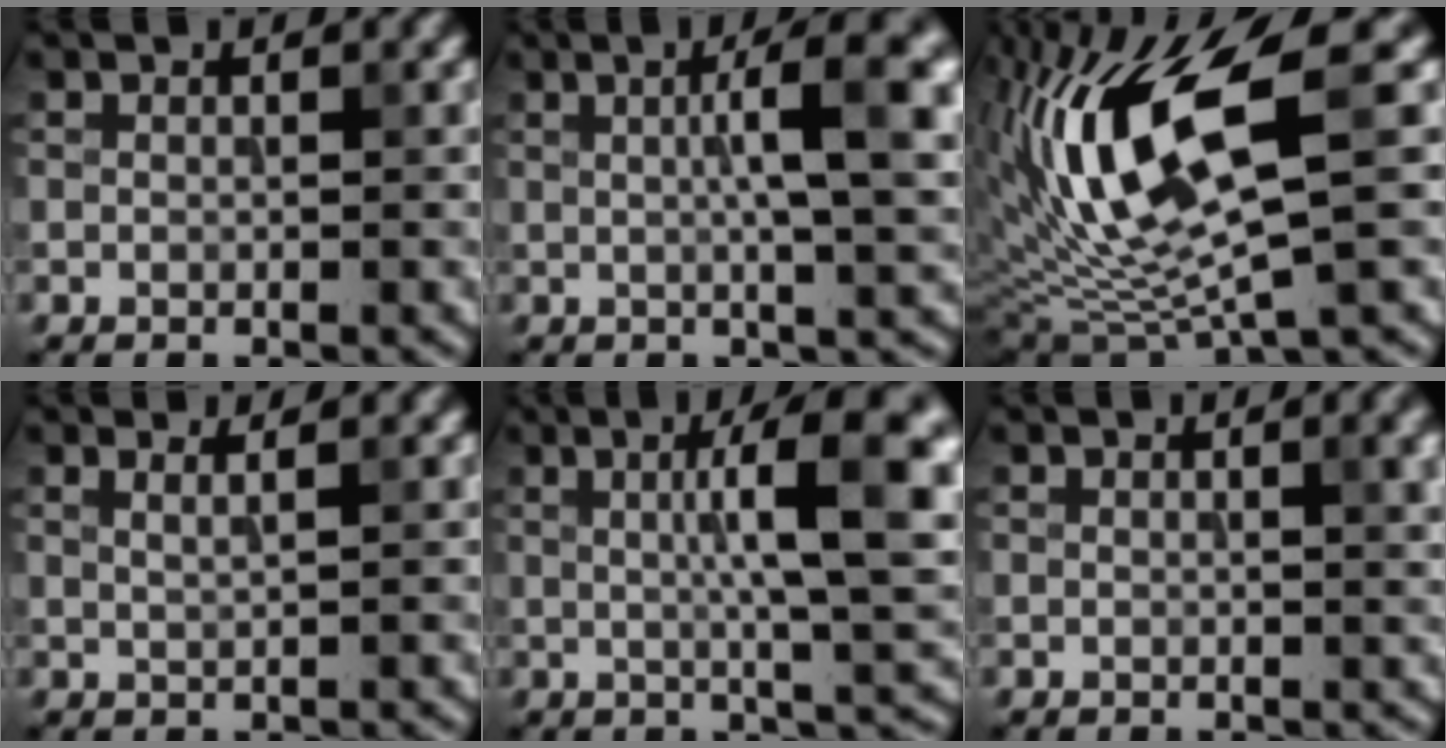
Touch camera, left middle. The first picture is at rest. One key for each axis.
{"total": 8.0, "fx": 1.6, "fy": 1.5, "fz": 7.7, "tx": -0.092, "ty": 0.016, "tz": 0.020}
{"total": 11.5, "fx": 2.4, "fy": 3.4, "fz": 10.7, "tx": -0.209, "ty": -0.004, "tz": 0.047}
{"total": 2.2, "fx": 1.3, "fy": 1.0, "fz": 1.5, "tx": -0.001, "ty": 0.003, "tz": -0.007}
{"total": 9.8, "fx": 1.9, "fy": 1.9, "fz": 9.5, "tx": -0.124, "ty": 0.008, "tz": 0.029}
{"total": 3.1, "fx": 0.9, "fy": 1.1, "fz": 2.8, "tx": -0.026, "ty": 0.008, "tz": 0.008}